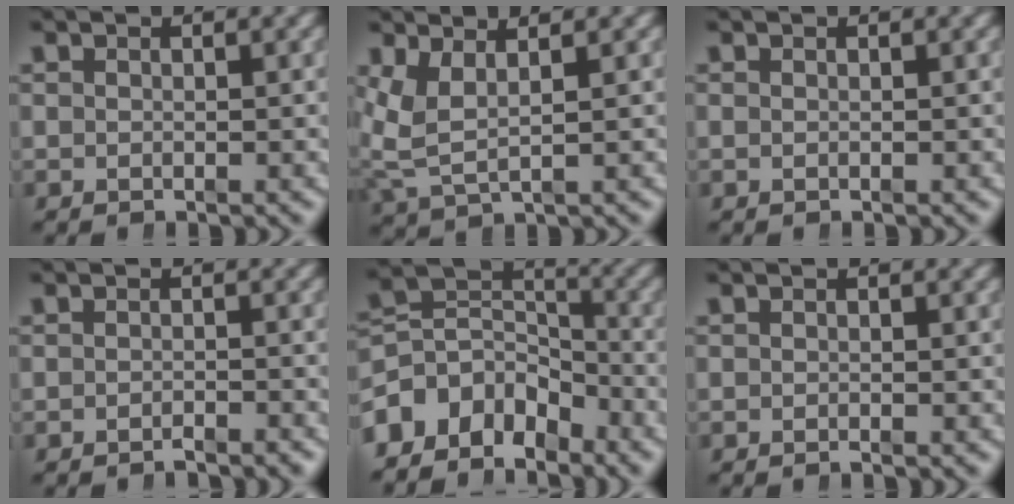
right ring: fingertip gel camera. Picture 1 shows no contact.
{"total": 5.0, "force": [1.1, 3.5, 3.4], "torque": [-0.101, -0.017, 0.027]}
{"total": 0.0}
{"total": 1.5, "force": [-1.5, -0.1, 0.3], "torque": [-0.001, -0.003, -0.025]}
{"total": 10.0, "force": [-2.4, 7.9, 5.7], "torque": [-0.111, -0.042, -0.034]}
{"total": 0.6, "force": [-0.6, -0.1, 0.2], "torque": [0.001, 0.002, -0.011]}